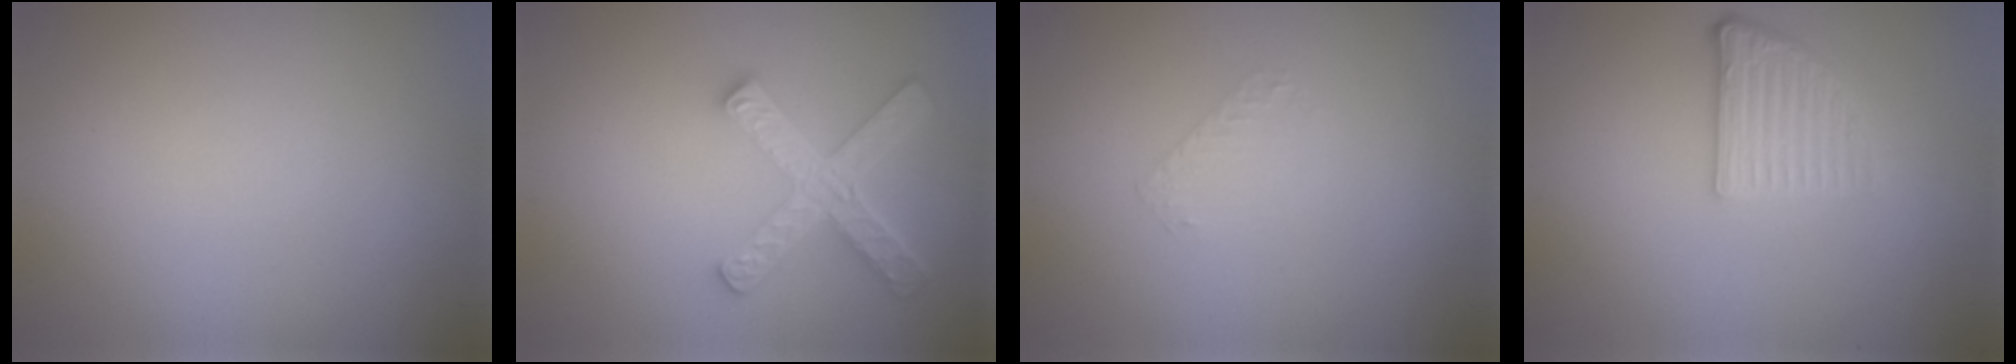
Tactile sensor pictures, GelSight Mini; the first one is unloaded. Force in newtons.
{"total": 5.1, "press": 3.8, "slide": 3.3}
{"total": 0.6, "press": 0.4, "slide": 0.5}
{"total": 3.8, "press": 2.6, "slide": 2.8}